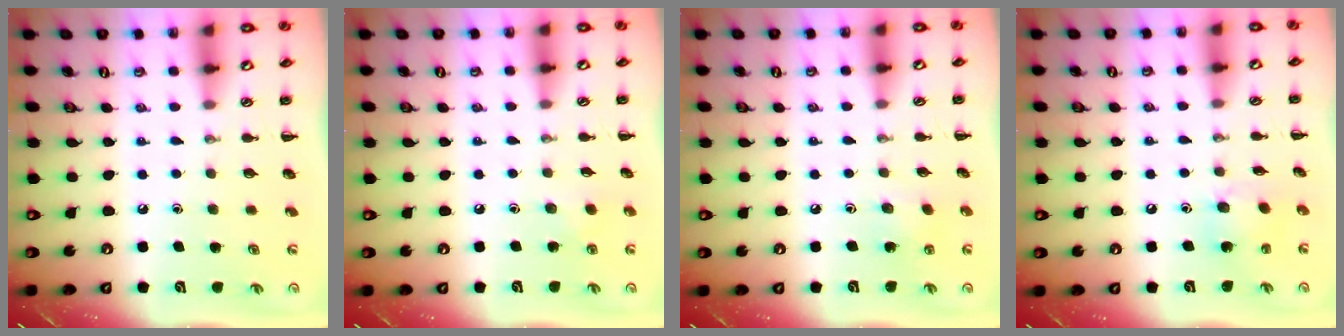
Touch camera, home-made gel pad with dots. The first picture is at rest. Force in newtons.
{"total": 4.8, "press": 4.7, "slide": 1.2}
{"total": 2.8, "press": 2.7, "slide": 0.8}
{"total": 6.7, "press": 6.5, "slide": 1.6}